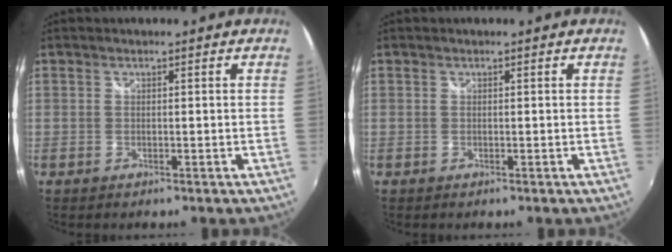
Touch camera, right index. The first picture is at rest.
{"total": 0.0}